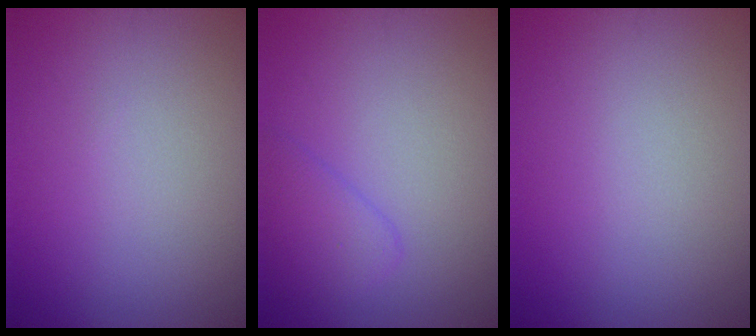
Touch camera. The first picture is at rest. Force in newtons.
{"total": 2.2, "press": 2.1, "slide": 0.2}
{"total": 0.0}